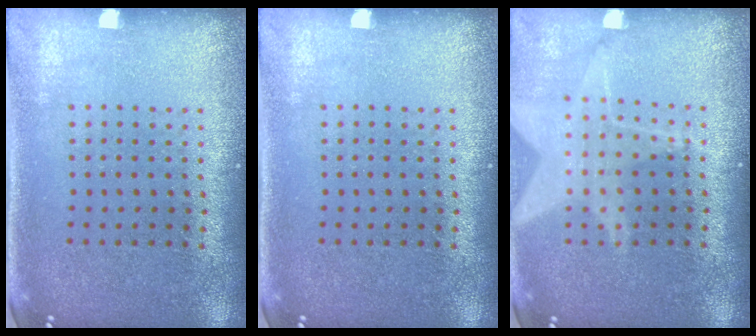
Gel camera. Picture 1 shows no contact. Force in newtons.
{"total": 0.0}
{"total": 1.7, "press": 1.4, "slide": 1.0}